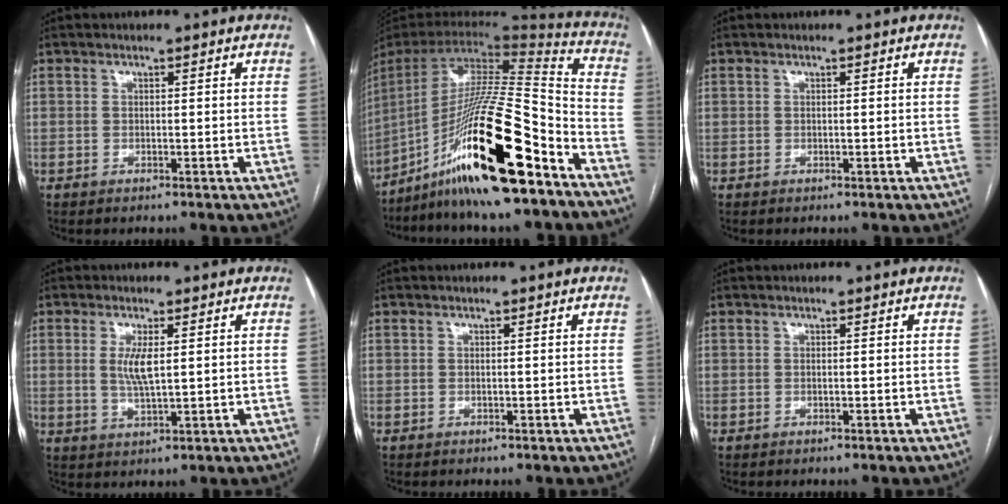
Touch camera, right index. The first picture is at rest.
{"total": 24.8, "force": [-14.3, 3.0, 20.1], "torque": [-0.371, -0.023, -0.254]}
{"total": 0.0}
{"total": 4.2, "force": [0.9, 1.0, 4.0], "torque": [-0.085, -0.003, 0.020]}
{"total": 0.0}
{"total": 0.0}